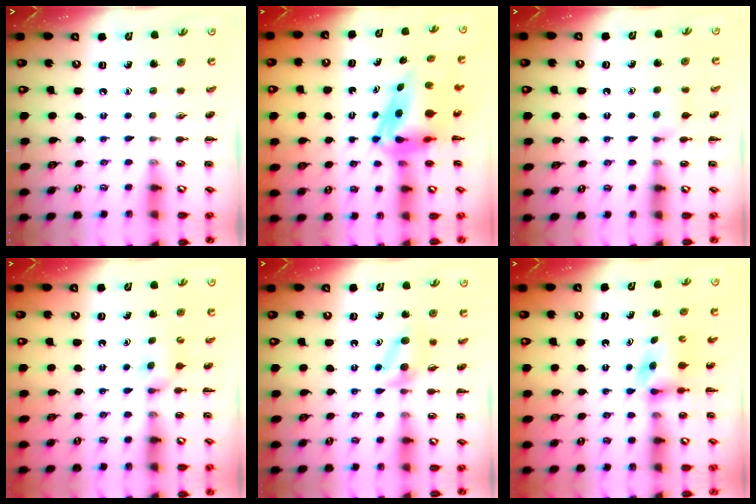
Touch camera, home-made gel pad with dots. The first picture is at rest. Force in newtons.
{"total": 9.5, "press": 9.0, "slide": 3.1}
{"total": 4.4, "press": 4.1, "slide": 1.7}
{"total": 4.2, "press": 4.1, "slide": 0.8}
{"total": 4.1, "press": 3.7, "slide": 1.6}
{"total": 3.5, "press": 3.4, "slide": 0.6}